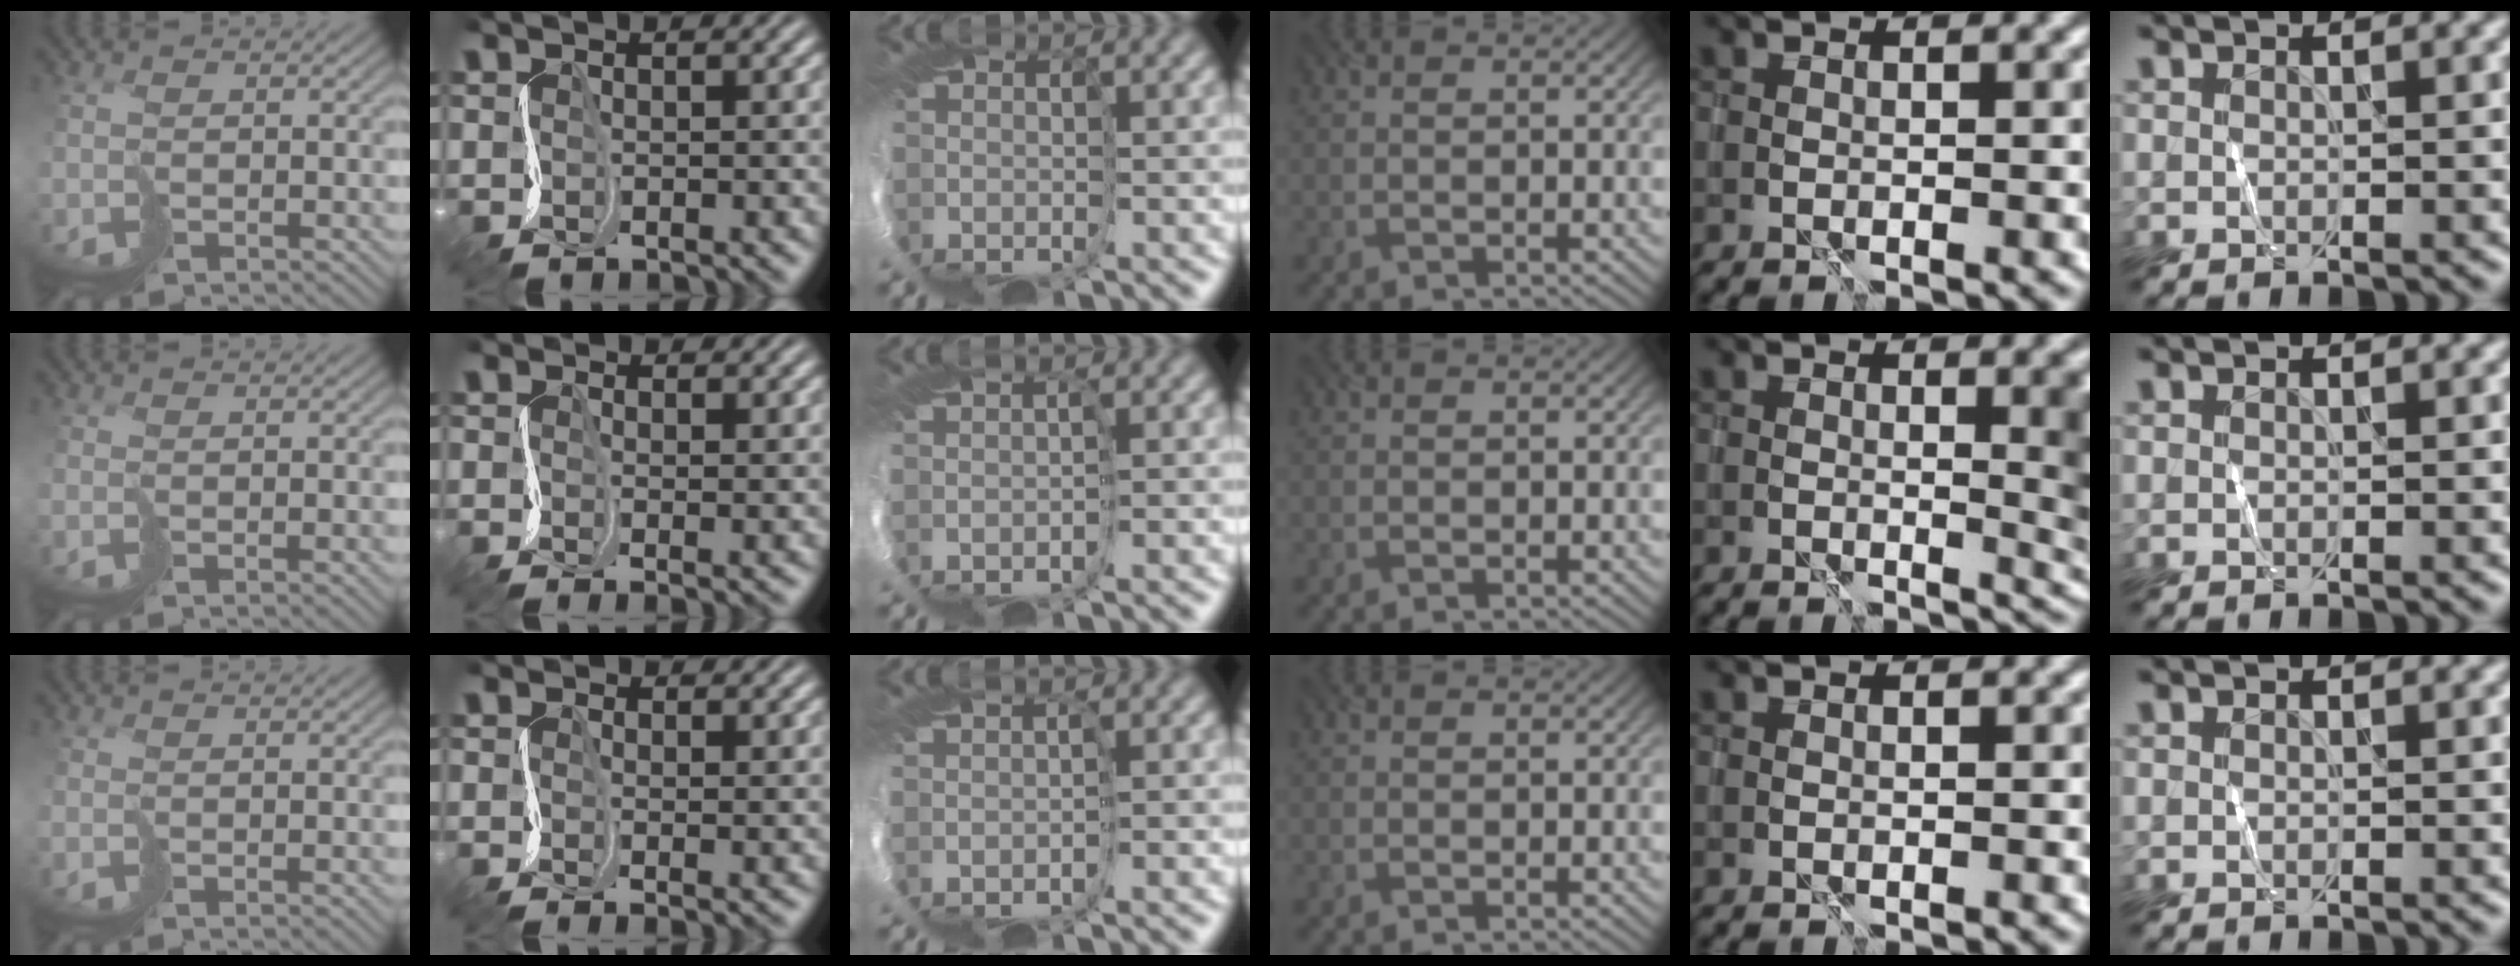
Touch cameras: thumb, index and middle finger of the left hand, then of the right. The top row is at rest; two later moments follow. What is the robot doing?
{"motion": "cut", "object": "tissue"}